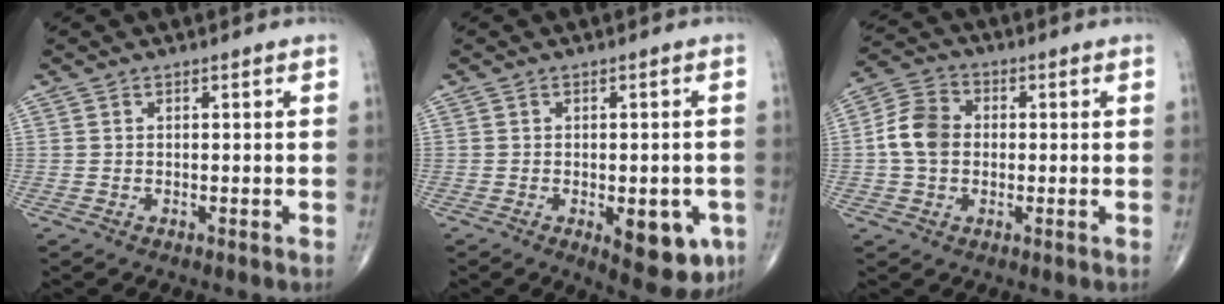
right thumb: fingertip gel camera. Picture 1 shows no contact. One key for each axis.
{"total": 10.0, "fx": -3.4, "fy": 4.5, "fz": 8.3, "tx": -0.078, "ty": -0.002, "tz": -0.032}
{"total": 7.9, "fx": -0.1, "fy": 6.2, "fz": 5.0, "tx": -0.088, "ty": 0.020, "tz": -0.012}